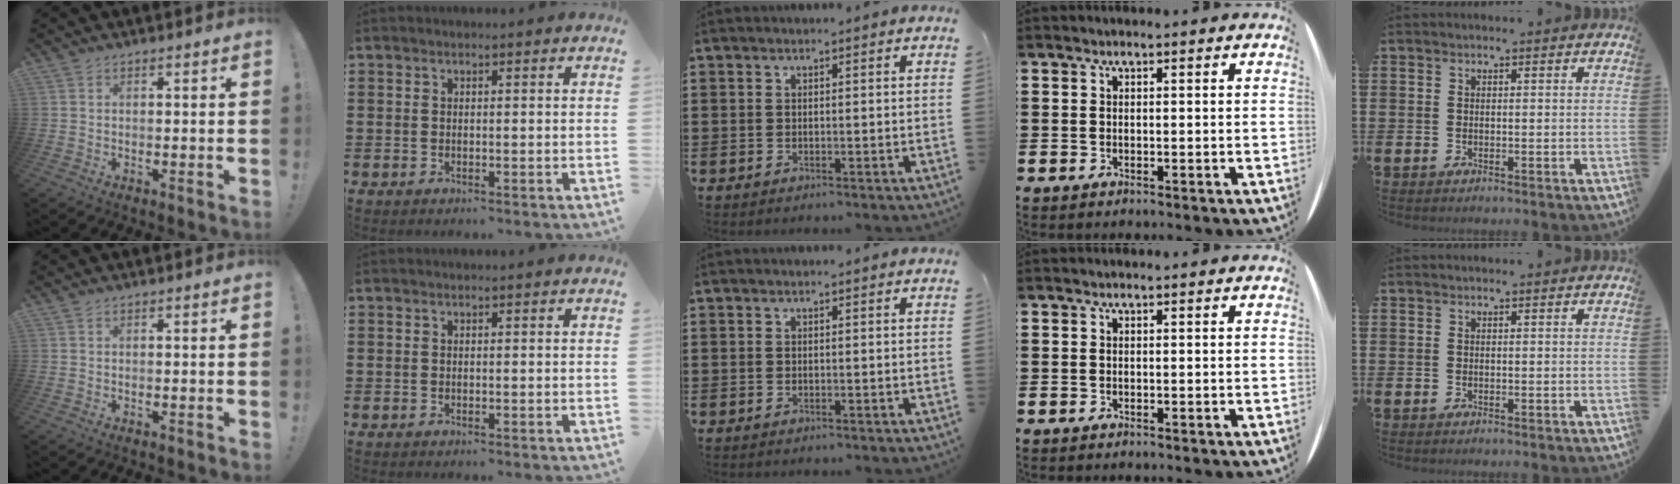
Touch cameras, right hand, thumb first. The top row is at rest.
{}